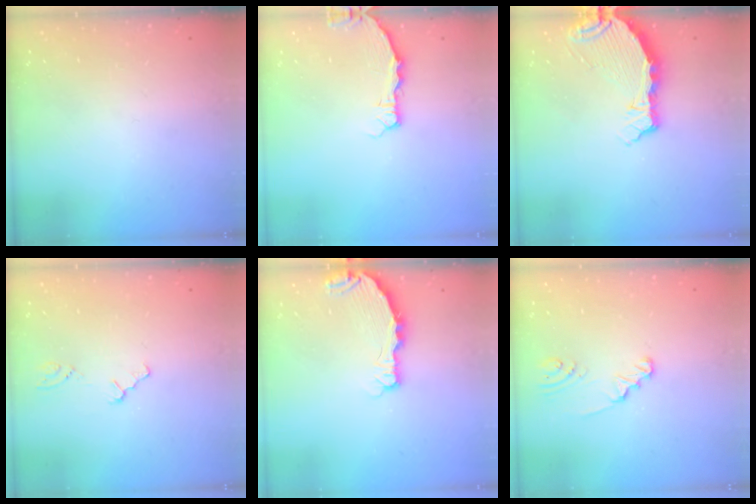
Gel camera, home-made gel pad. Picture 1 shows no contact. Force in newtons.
{"total": 3.2, "press": 3.1, "slide": 0.4}
{"total": 7.0, "press": 6.6, "slide": 2.3}
{"total": 0.0}
{"total": 5.0, "press": 5.0, "slide": 0.6}
{"total": 2.3, "press": 2.3, "slide": 0.3}